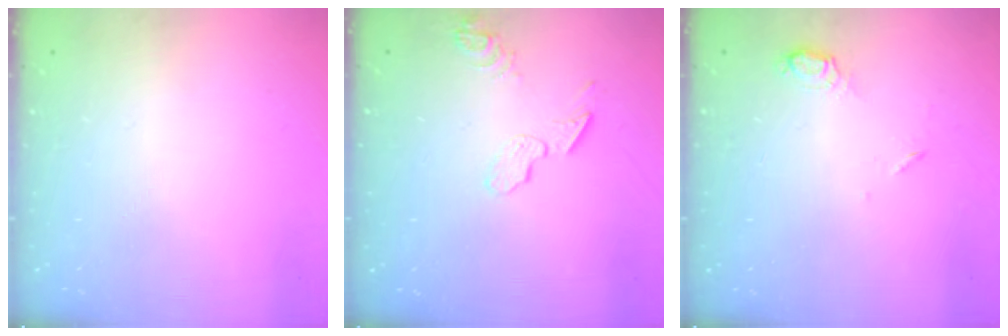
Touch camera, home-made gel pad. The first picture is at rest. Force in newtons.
{"total": 7.4, "press": 7.4, "slide": 0.2}
{"total": 5.4, "press": 5.3, "slide": 0.5}